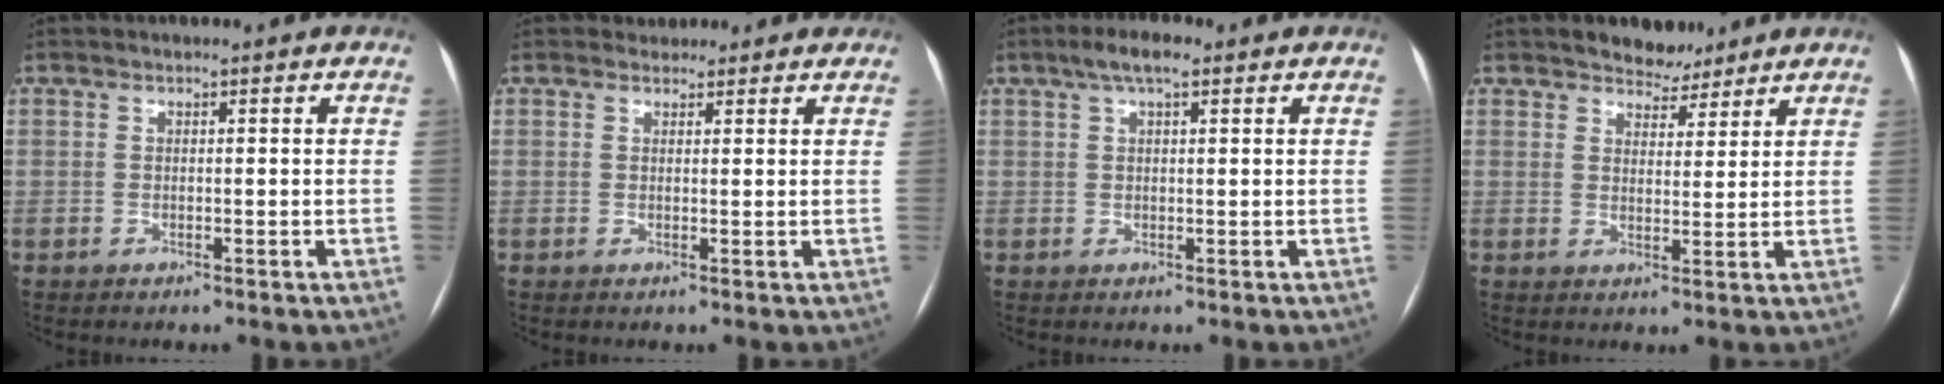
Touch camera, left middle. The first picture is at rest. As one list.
[{"total": 3.3, "force": [2.8, 1.6, -0.1], "torque": [0.013, 0.012, 0.026]}, {"total": 4.2, "force": [2.5, 1.0, 3.2], "torque": [-0.062, 0.021, 0.042]}, {"total": 4.5, "force": [3.9, 2.1, 0.8], "torque": [-0.004, -0.001, 0.059]}]